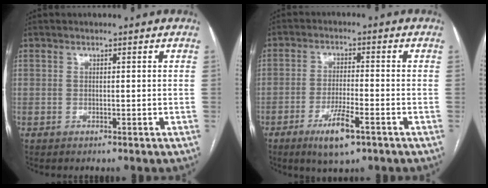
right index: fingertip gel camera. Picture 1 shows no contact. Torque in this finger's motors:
{"motor_torque": [0.84, -0.28, 0.31, 0.09]}